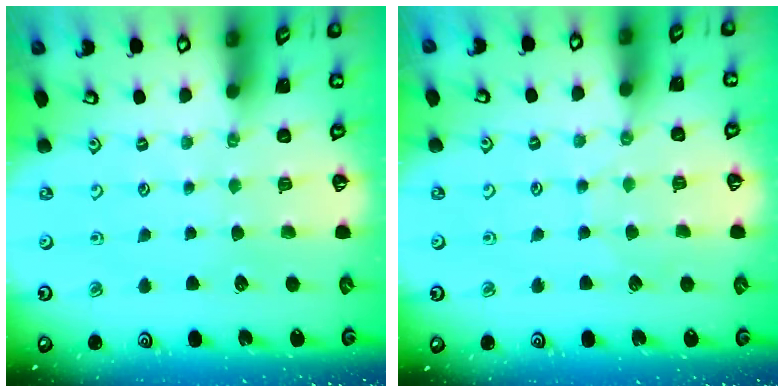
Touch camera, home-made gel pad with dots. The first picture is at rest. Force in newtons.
{"total": 3.0, "press": 3.0, "slide": 0.3}